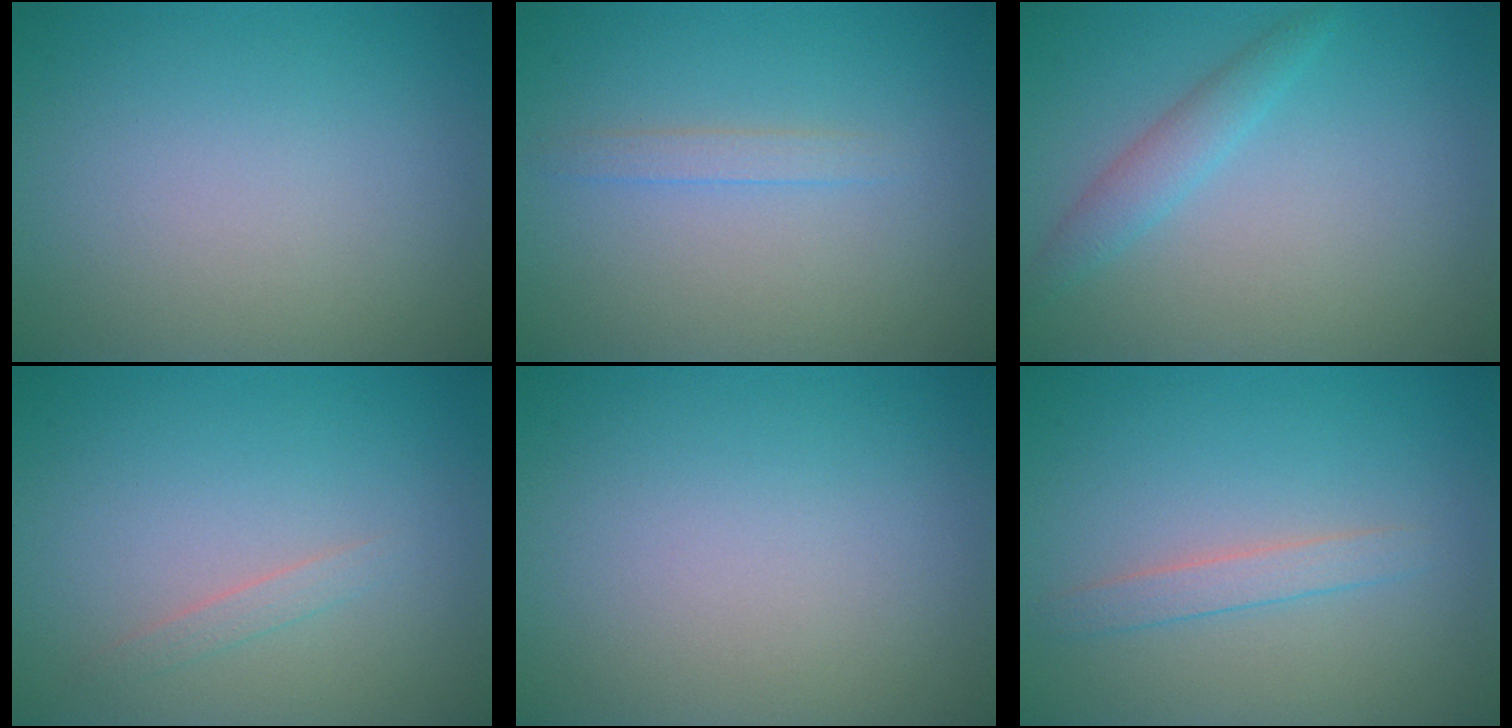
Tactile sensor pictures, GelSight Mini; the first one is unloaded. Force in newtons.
{"total": 1.1, "press": 1.1, "slide": 0.0}
{"total": 1.9, "press": 1.9, "slide": 0.1}
{"total": 0.8, "press": 0.8, "slide": 0.1}
{"total": 0.0}
{"total": 1.6, "press": 1.6, "slide": 0.1}